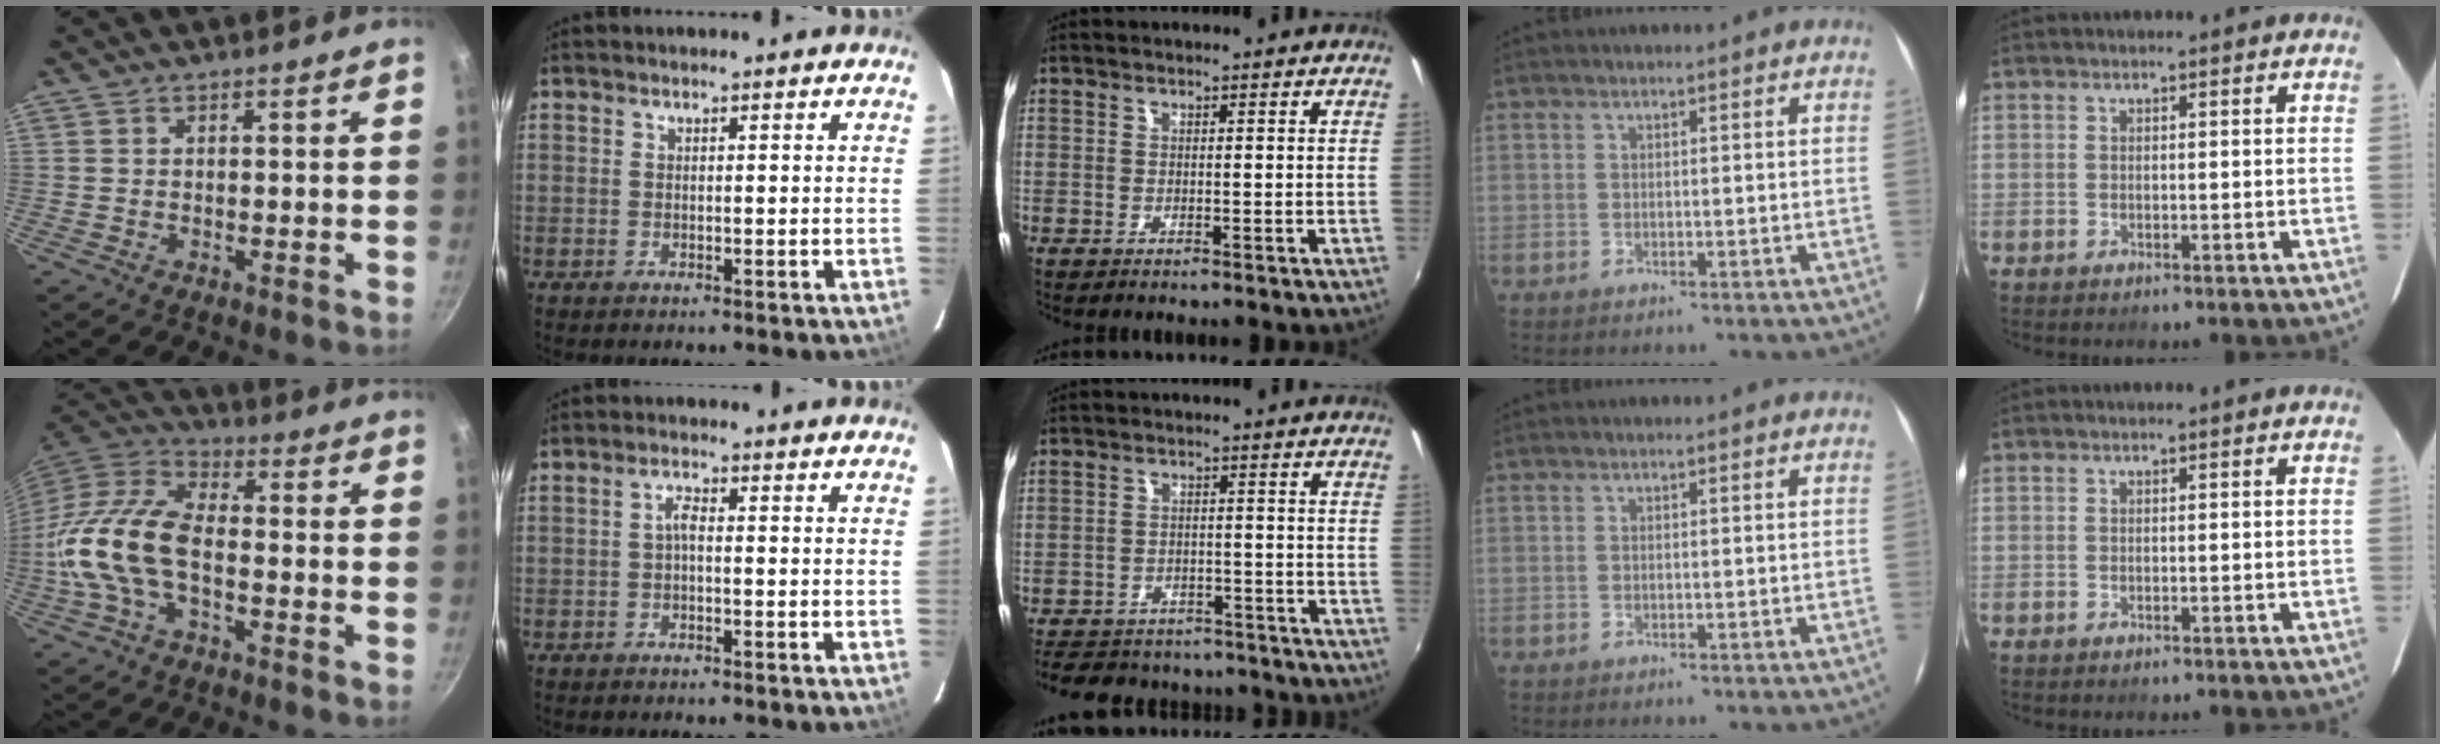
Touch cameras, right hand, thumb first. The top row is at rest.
{"thumb": {"total": 16.7, "force": [-3.3, 9.0, 13.6], "torque": [-0.259, 0.038, -0.078]}, "index": {"total": 1.6, "force": [-0.4, 0.5, 1.5], "torque": [-0.031, 0.007, -0.009]}, "middle": {"total": 16.7, "force": [-13.9, 7.4, 5.6], "torque": [-0.134, 0.029, -0.180]}}